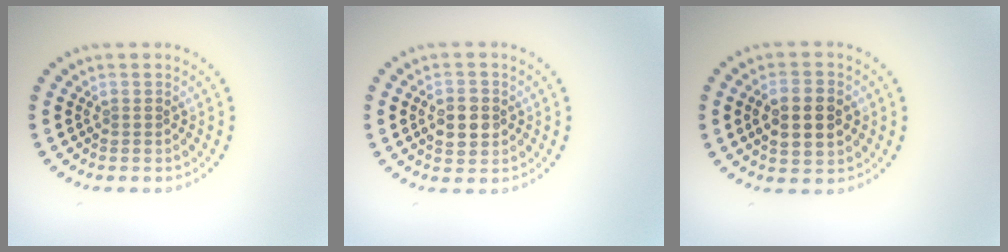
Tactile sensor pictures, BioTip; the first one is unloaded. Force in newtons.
{"total": 3.4, "press": 3.4, "slide": 0.2}
{"total": 4.9, "press": 4.9, "slide": 0.3}